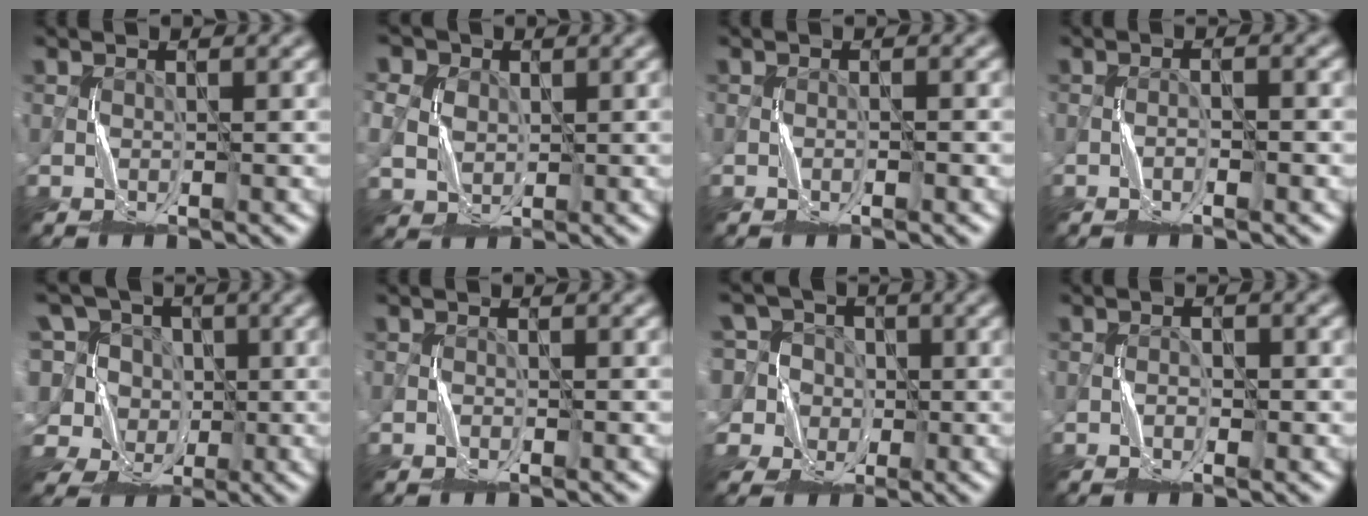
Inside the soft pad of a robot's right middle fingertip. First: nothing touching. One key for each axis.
{"total": 7.6, "fx": 3.0, "fy": 6.0, "fz": 3.6, "tx": -0.084, "ty": 0.030, "tz": 0.038}
{"total": 0.8, "fx": -0.5, "fy": 0.0, "fz": 0.6, "tx": -0.010, "ty": 0.001, "tz": -0.009}
{"total": 1.5, "fx": -1.0, "fy": 0.1, "fz": 1.1, "tx": -0.017, "ty": 0.009, "tz": -0.019}
{"total": 9.9, "fx": 1.3, "fy": 8.7, "fz": 4.5, "tx": -0.125, "ty": 0.046, "tz": -0.026}
{"total": 0.7, "fx": -0.7, "fy": 0.2, "fz": 0.1, "tx": -0.002, "ty": 0.003, "tz": -0.012}
{"total": 9.1, "fx": 3.1, "fy": 7.8, "fz": 3.5, "tx": -0.089, "ty": 0.042, "tz": 0.021}
{"total": 1.3, "fx": -0.8, "fy": 0.4, "fz": 0.9, "tx": -0.012, "ty": 0.007, "tz": -0.017}